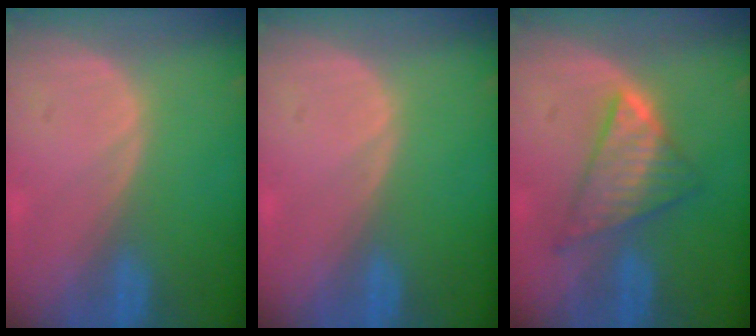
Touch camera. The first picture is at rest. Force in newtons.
{"total": 0.0}
{"total": 6.5, "press": 6.5, "slide": 0.2}